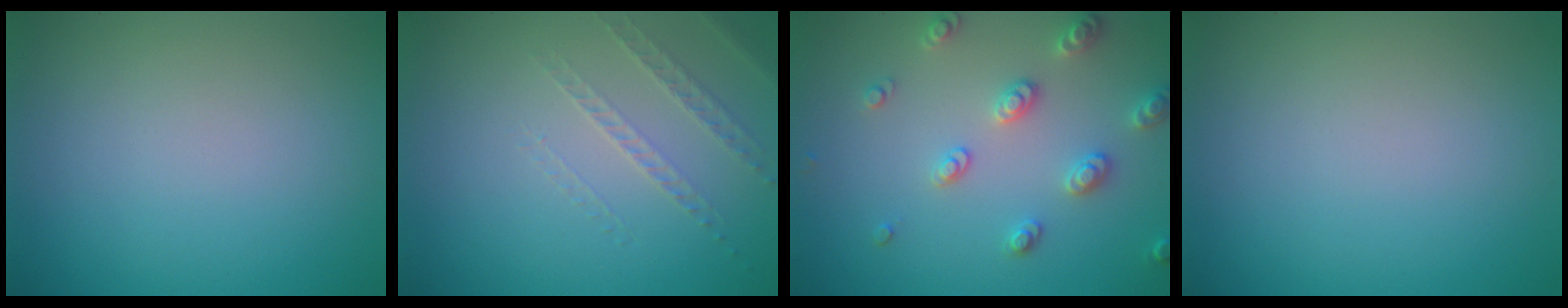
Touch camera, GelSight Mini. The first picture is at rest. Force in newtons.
{"total": 1.3, "press": 0.9, "slide": 0.9}
{"total": 2.9, "press": 2.9, "slide": 0.5}
{"total": 0.0}